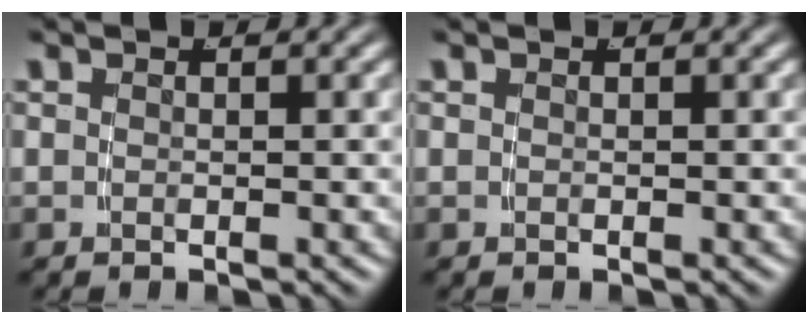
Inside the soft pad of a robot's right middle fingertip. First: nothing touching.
{"total": 0.0}